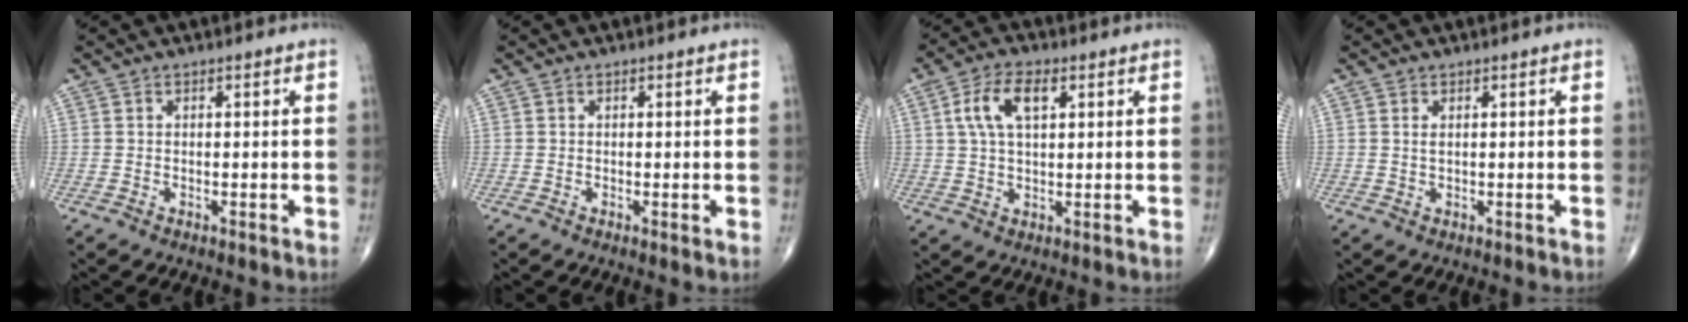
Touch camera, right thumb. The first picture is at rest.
{"total": 0.5, "force": [0.0, 0.1, 0.5], "torque": [-0.009, -0.003, -0.003]}
{"total": 7.9, "force": [2.6, 3.8, 6.4], "torque": [-0.128, 0.008, 0.048]}
{"total": 0.8, "force": [0.3, 0.3, 0.7], "torque": [-0.013, 0.000, 0.007]}